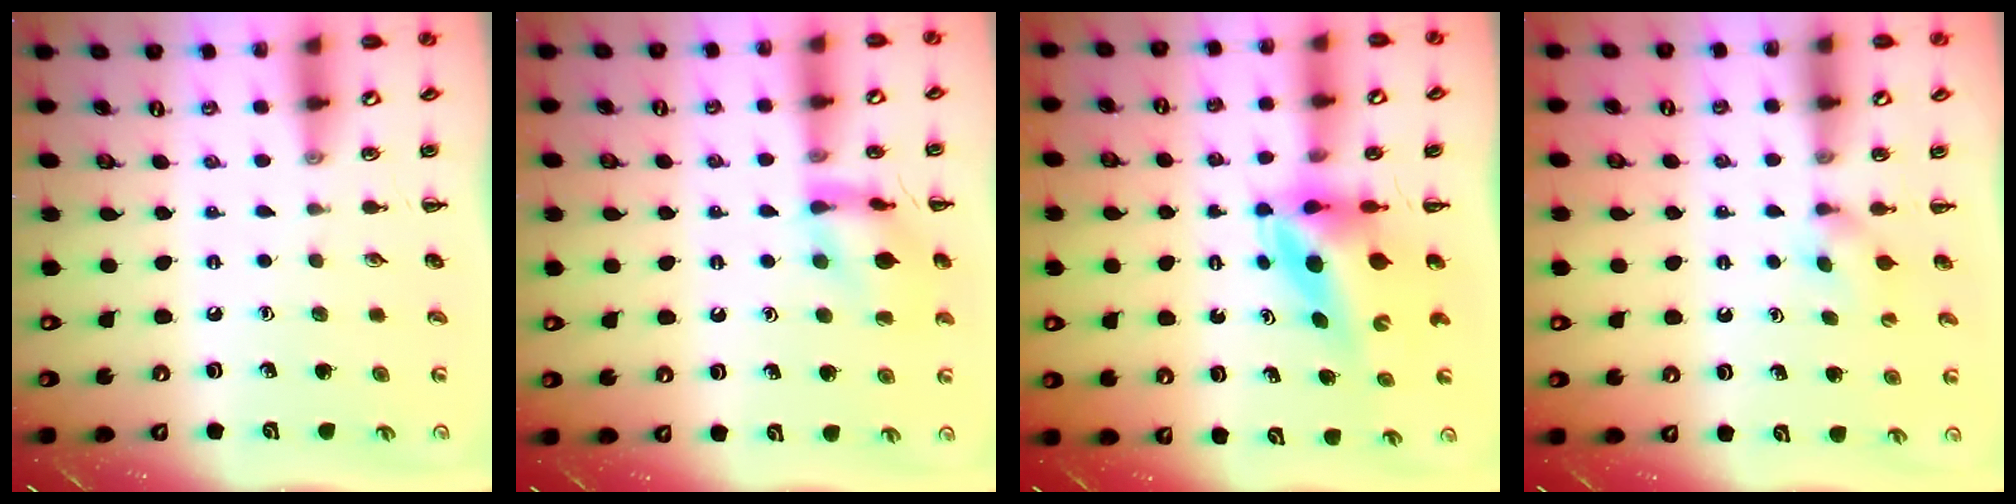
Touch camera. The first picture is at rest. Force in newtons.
{"total": 13.2, "press": 13.2, "slide": 0.7}
{"total": 6.2, "press": 6.0, "slide": 1.4}
{"total": 2.5, "press": 2.3, "slide": 1.0}